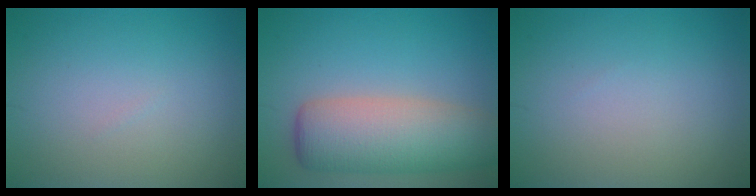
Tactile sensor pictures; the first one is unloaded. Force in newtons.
{"total": 8.0, "press": 7.9, "slide": 0.7}
{"total": 0.0}